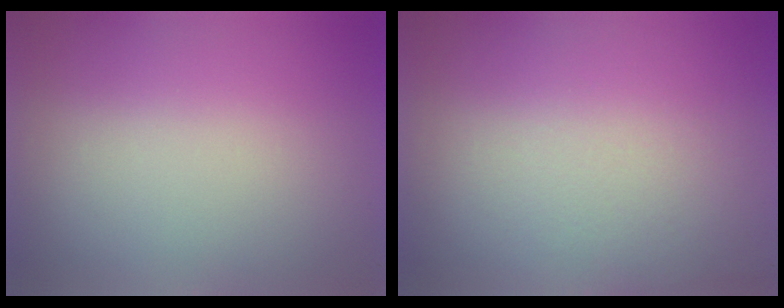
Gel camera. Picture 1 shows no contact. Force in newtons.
{"total": 3.6}